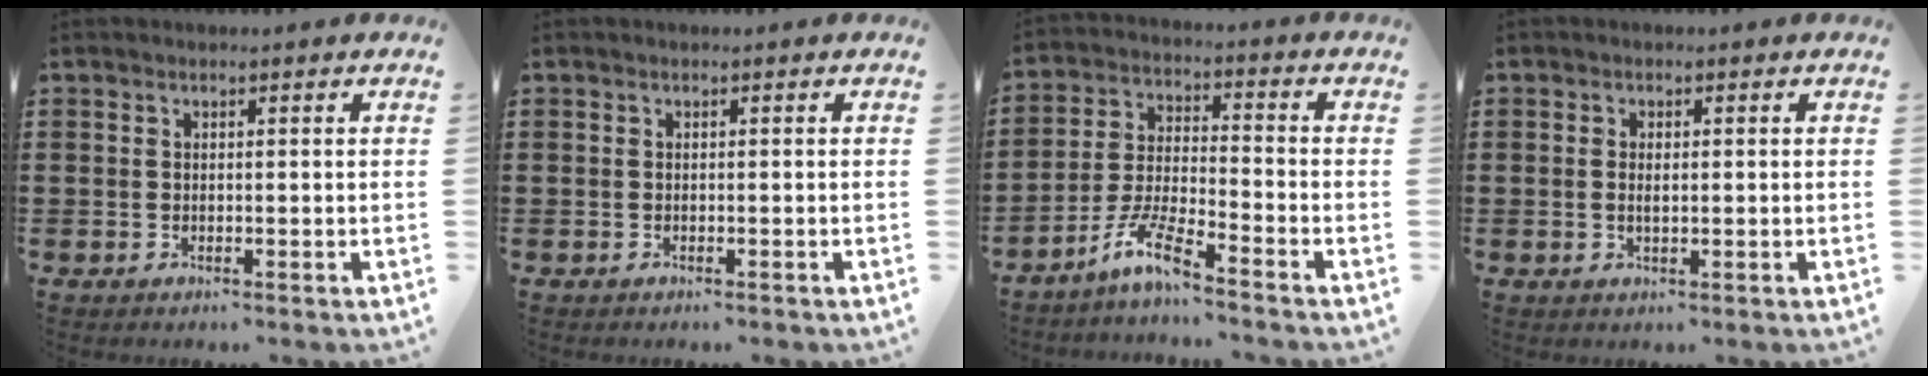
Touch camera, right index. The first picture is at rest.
{"total": 0.0}
{"total": 7.4, "force": [-6.0, 0.2, 4.4], "torque": [-0.106, -0.014, -0.119]}
{"total": 1.5, "force": [0.0, 0.6, 1.4], "torque": [-0.026, 0.002, -0.001]}